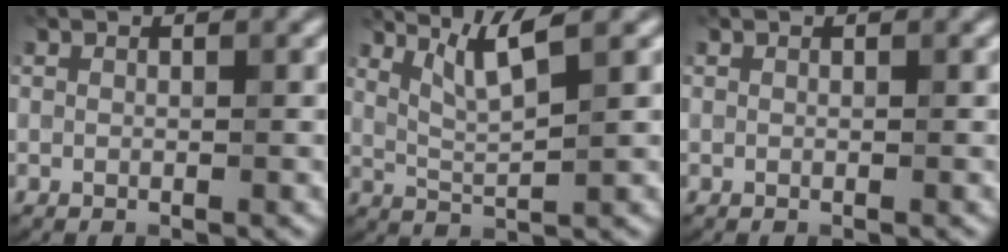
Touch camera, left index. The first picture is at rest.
{"total": 3.7, "force": [2.2, 0.5, 2.9], "torque": [-0.060, -0.001, 0.053]}
{"total": 0.0}